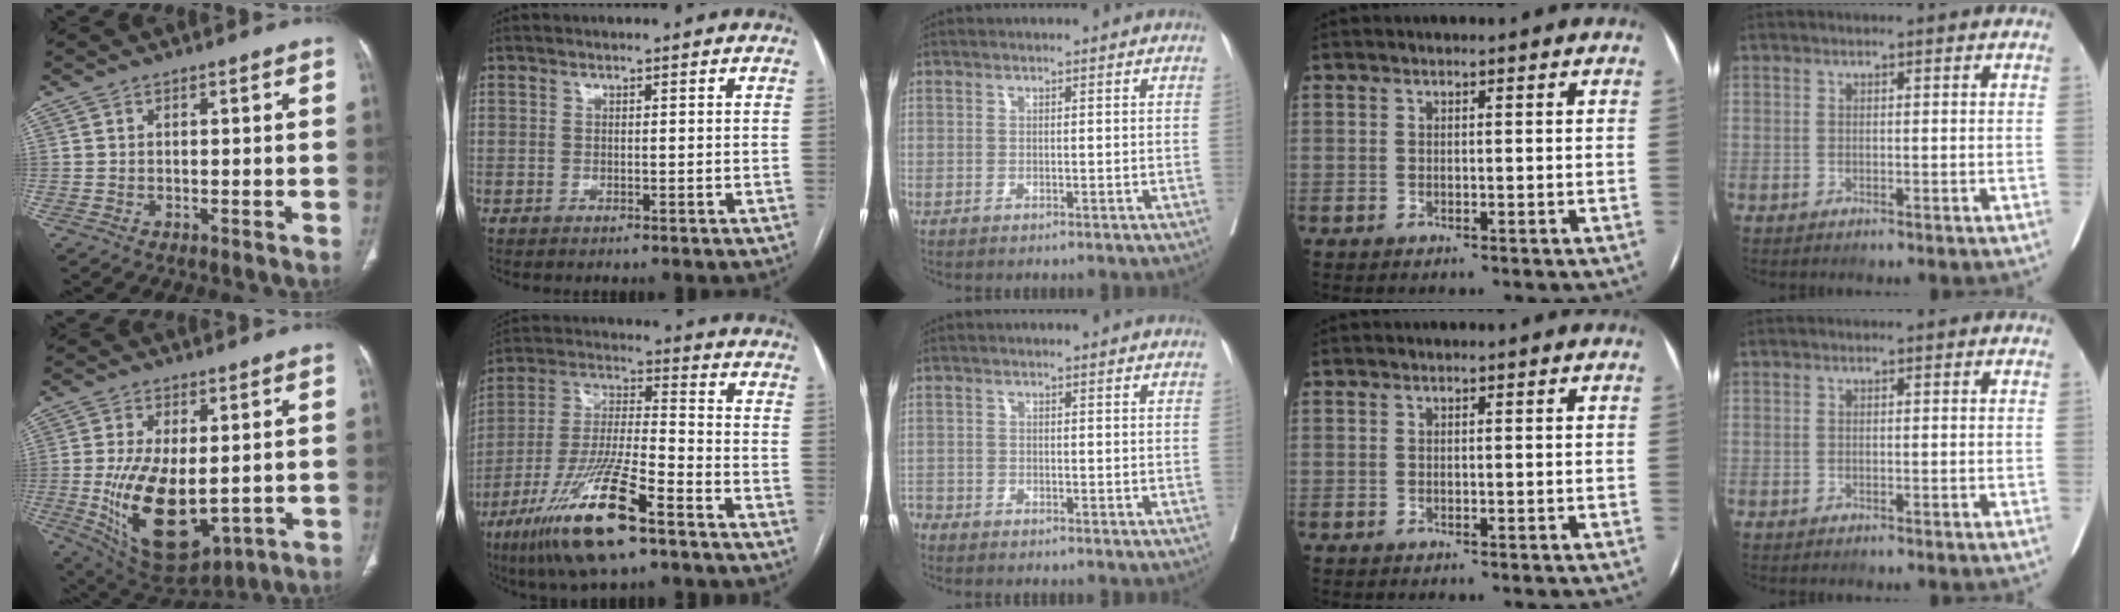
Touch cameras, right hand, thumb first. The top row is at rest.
{"thumb": {"total": 17.0, "force": [-2.1, 8.7, 14.4], "torque": [-0.253, -0.023, -0.006]}, "index": {"total": 16.9, "force": [-10.0, 2.4, 13.4], "torque": [-0.287, -0.034, -0.186]}, "middle": {"total": 2.8, "force": [-2.7, 0.8, 0.4], "torque": [-0.002, -0.004, -0.052]}}